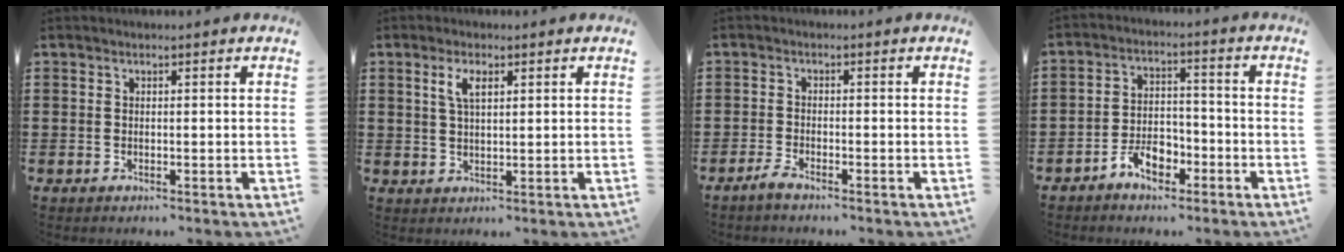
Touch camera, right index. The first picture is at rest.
{"total": 3.4, "force": [1.4, 1.3, 2.8], "torque": [-0.062, 0.007, 0.023]}
{"total": 1.8, "force": [-1.7, 0.0, 0.7], "torque": [-0.023, -0.004, -0.033]}
{"total": 5.5, "force": [-3.8, 2.9, 2.8], "torque": [-0.058, 0.013, -0.074]}